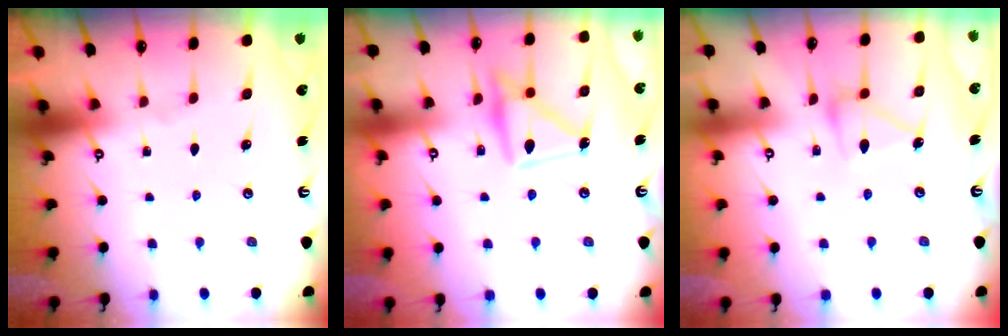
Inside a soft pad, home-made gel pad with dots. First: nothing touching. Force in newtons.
{"total": 14.5, "press": 14.5, "slide": 1.0}
{"total": 11.6, "press": 11.6, "slide": 0.6}